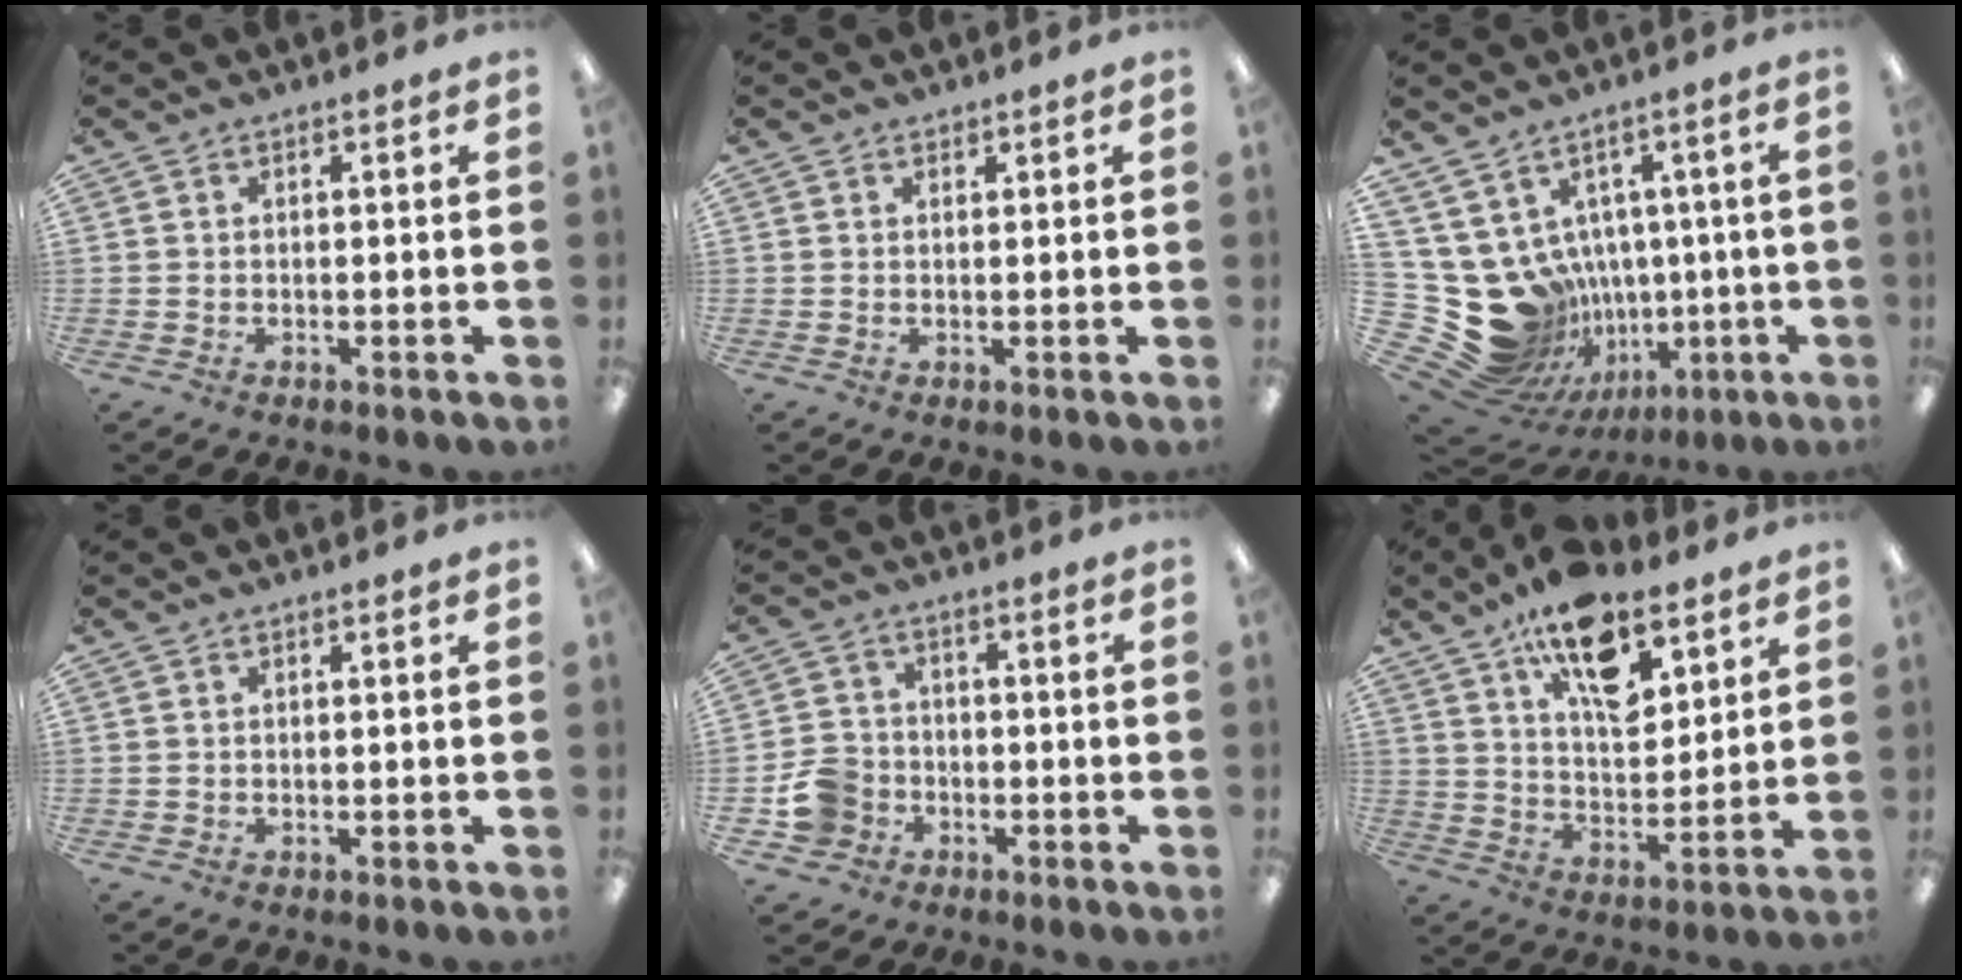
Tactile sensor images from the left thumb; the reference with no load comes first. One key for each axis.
{"total": 0.7, "fx": 0.6, "fy": 0.3, "fz": 0.0, "tx": -0.001, "ty": -0.001, "tz": 0.013}
{"total": 16.7, "fx": -0.8, "fy": 15.1, "fz": 7.1, "tx": -0.174, "ty": -0.031, "tz": 0.033}
{"total": 0.0}
{"total": 7.5, "fx": -2.6, "fy": 6.6, "fz": 2.4, "tx": -0.062, "ty": 0.024, "tz": -0.043}
{"total": 16.4, "fx": 10.2, "fy": 7.6, "fz": 10.4, "tx": -0.158, "ty": -0.047, "tz": 0.174}